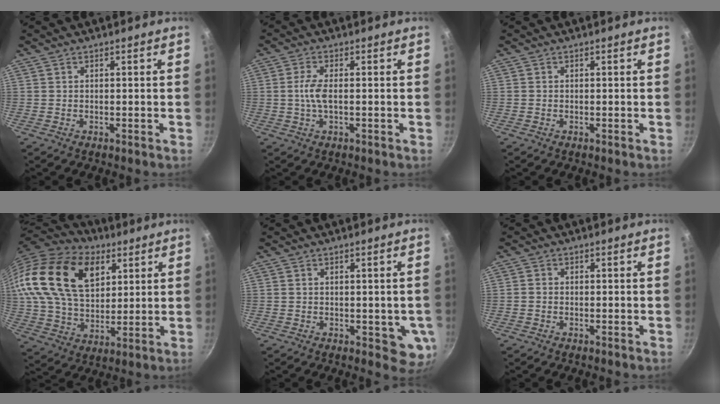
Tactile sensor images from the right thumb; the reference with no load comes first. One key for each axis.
{"total": 4.0, "fx": -0.2, "fy": 1.4, "fz": 3.7, "tx": -0.088, "ty": 0.004, "tz": -0.008}
{"total": 0.0}
{"total": 25.8, "fx": 10.9, "fy": 16.0, "fz": 17.0, "tx": -0.307, "ty": -0.011, "tz": 0.192}
{"total": 6.3, "fx": -0.5, "fy": 3.4, "fz": 5.3, "tx": -0.045, "ty": -0.003, "tz": -0.001}
{"total": 1.1, "fx": -0.4, "fy": 0.9, "fz": 0.4, "tx": -0.006, "ty": 0.003, "tz": -0.010}